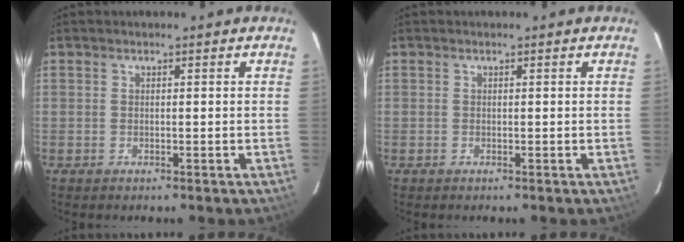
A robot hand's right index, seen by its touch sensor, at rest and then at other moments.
{"total": 0.0}